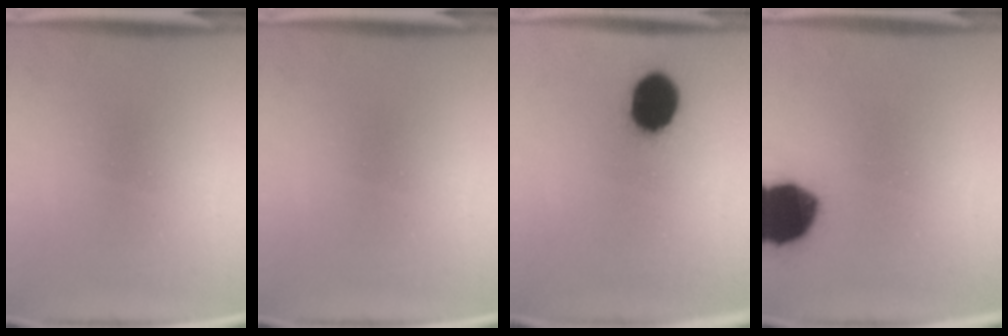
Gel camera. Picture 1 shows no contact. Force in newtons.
{"total": 0.0}
{"total": 13.0}
{"total": 18.0}